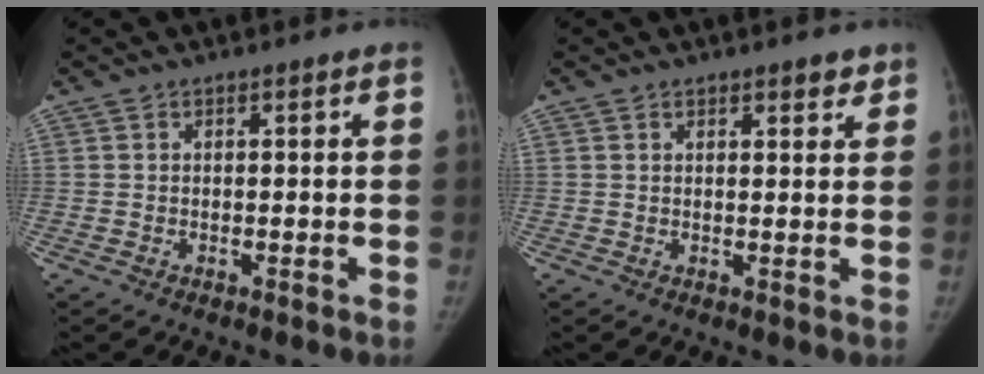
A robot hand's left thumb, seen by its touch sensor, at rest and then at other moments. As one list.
[{"total": 1.7, "force": [1.3, 0.7, 0.9], "torque": [-0.002, -0.008, 0.016]}]